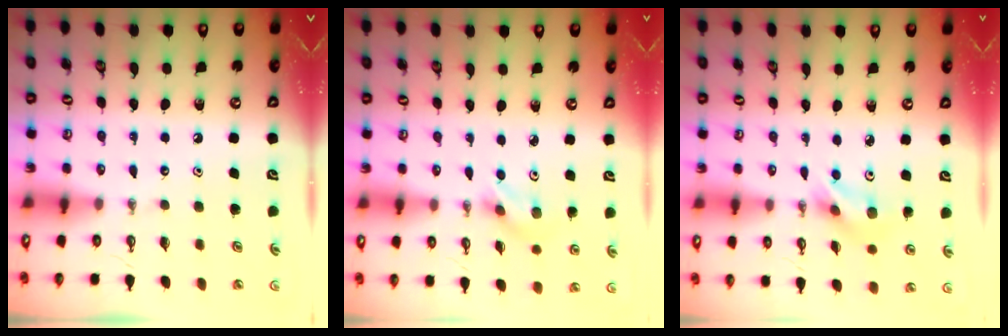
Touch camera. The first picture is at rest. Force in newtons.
{"total": 3.4, "press": 3.3, "slide": 0.8}
{"total": 6.7, "press": 5.0, "slide": 4.4}